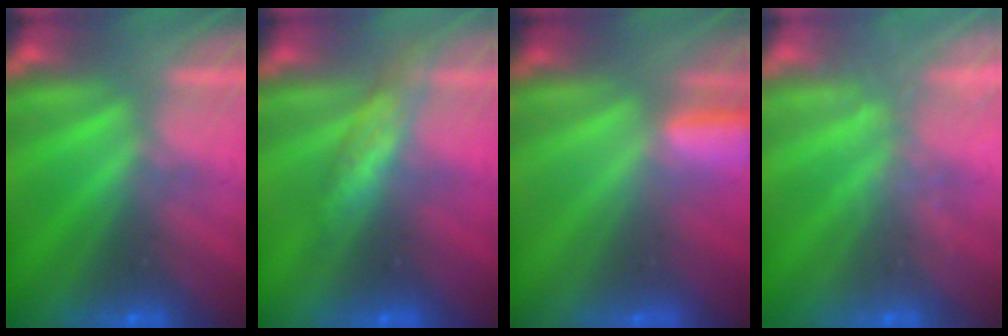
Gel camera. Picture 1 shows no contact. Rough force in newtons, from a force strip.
{"total": 2.7}
{"total": 2.8}
{"total": 1.6}